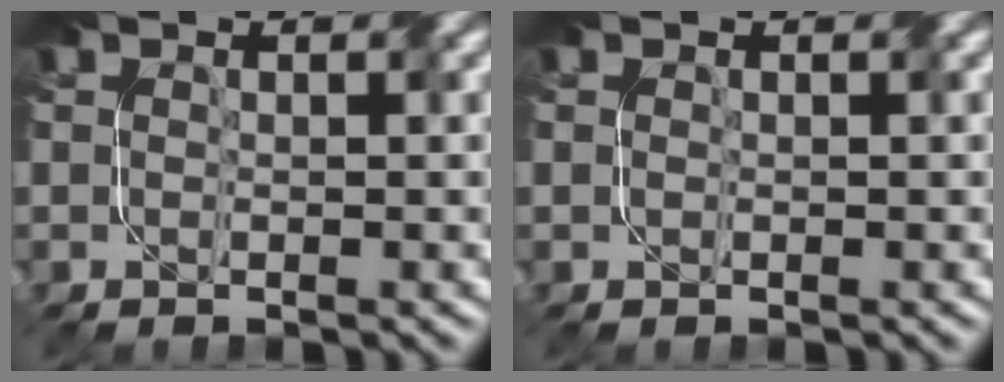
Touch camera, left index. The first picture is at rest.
{"total": 0.0}